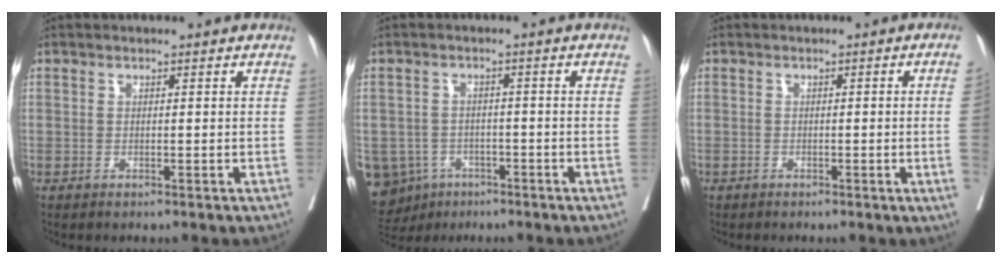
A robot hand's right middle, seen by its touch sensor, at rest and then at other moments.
{"total": 9.2, "force": [-5.0, 7.5, 1.8], "torque": [-0.054, 0.003, -0.067]}
{"total": 2.6, "force": [-0.6, -1.0, 2.3], "torque": [-0.029, -0.003, -0.009]}